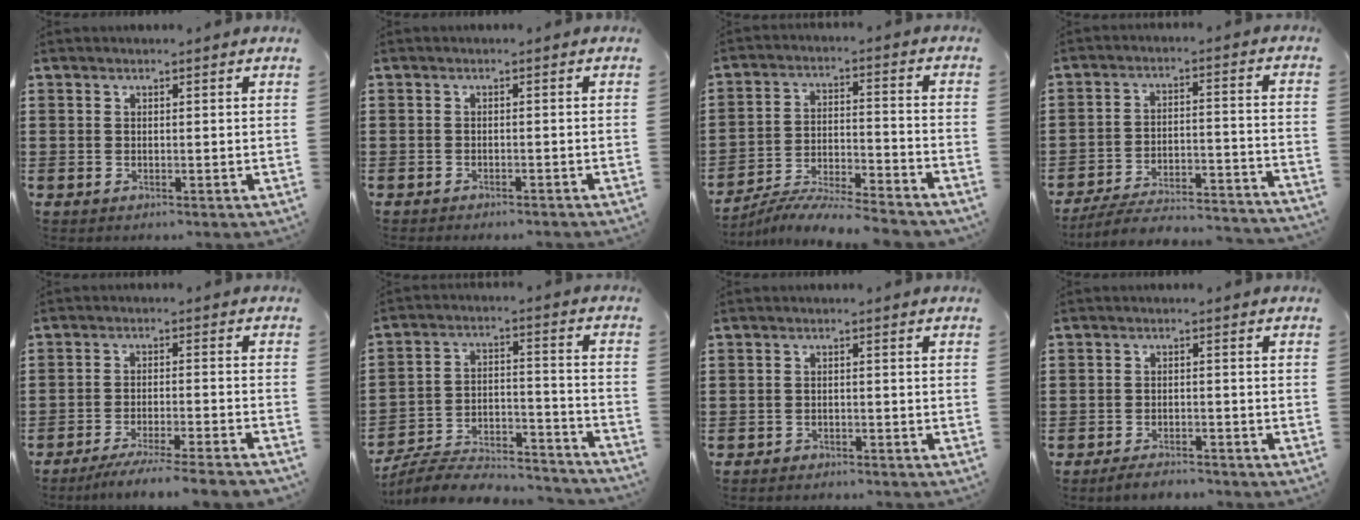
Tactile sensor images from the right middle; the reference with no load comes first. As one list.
[{"total": 0.9, "force": [-0.9, 0.1, 0.0], "torque": [-0.001, 0.002, -0.019]}, {"total": 7.1, "force": [-6.9, 0.0, 1.7], "torque": [-0.031, 0.003, -0.135]}, {"total": 5.5, "force": [-5.2, 0.5, 1.8], "torque": [-0.042, -0.005, -0.106]}, {"total": 4.9, "force": [-4.5, -0.3, 2.0], "torque": [-0.038, -0.013, -0.087]}, {"total": 6.7, "force": [-6.3, 1.0, 1.8], "torque": [-0.034, 0.003, -0.127]}, {"total": 1.4, "force": [-1.3, 0.3, 0.0], "torque": [-0.004, 0.003, -0.030]}, {"total": 2.7, "force": [-2.6, 0.6, 0.4], "torque": [-0.010, 0.001, -0.053]}]